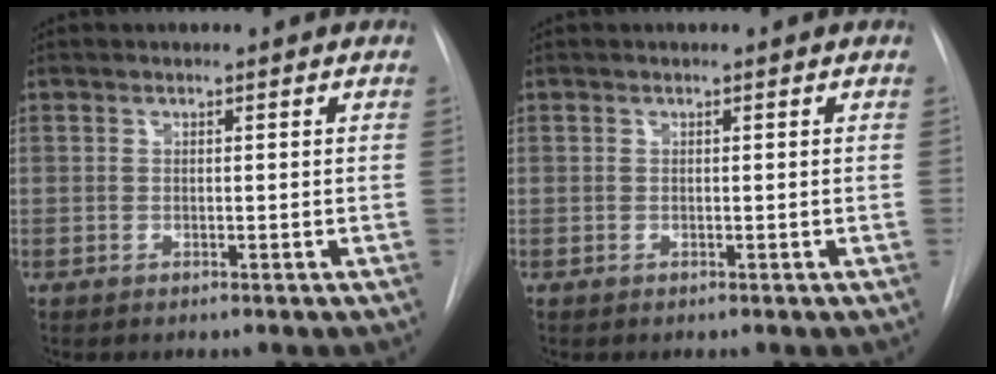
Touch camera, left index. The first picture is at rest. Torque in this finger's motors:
{"motor_torque": [0.01, -0.01, -0.01, 0.00]}